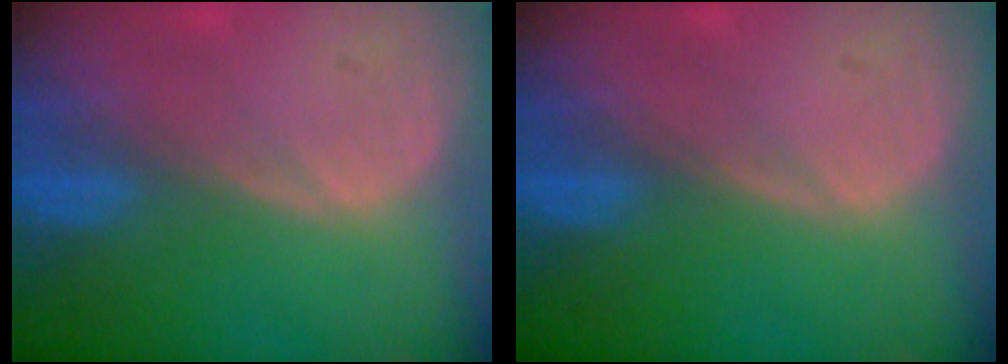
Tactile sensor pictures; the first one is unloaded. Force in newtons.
{"total": 0.0}